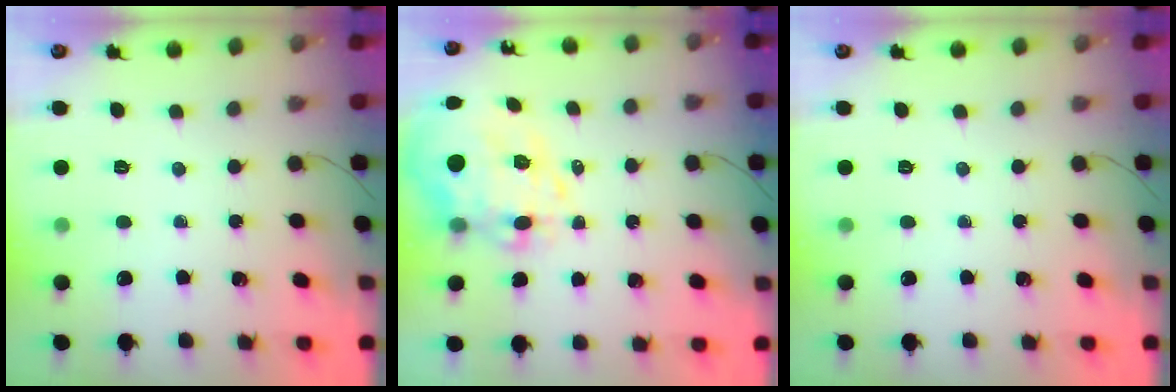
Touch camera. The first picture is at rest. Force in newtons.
{"total": 12.2, "press": 11.9, "slide": 2.8}
{"total": 0.0}